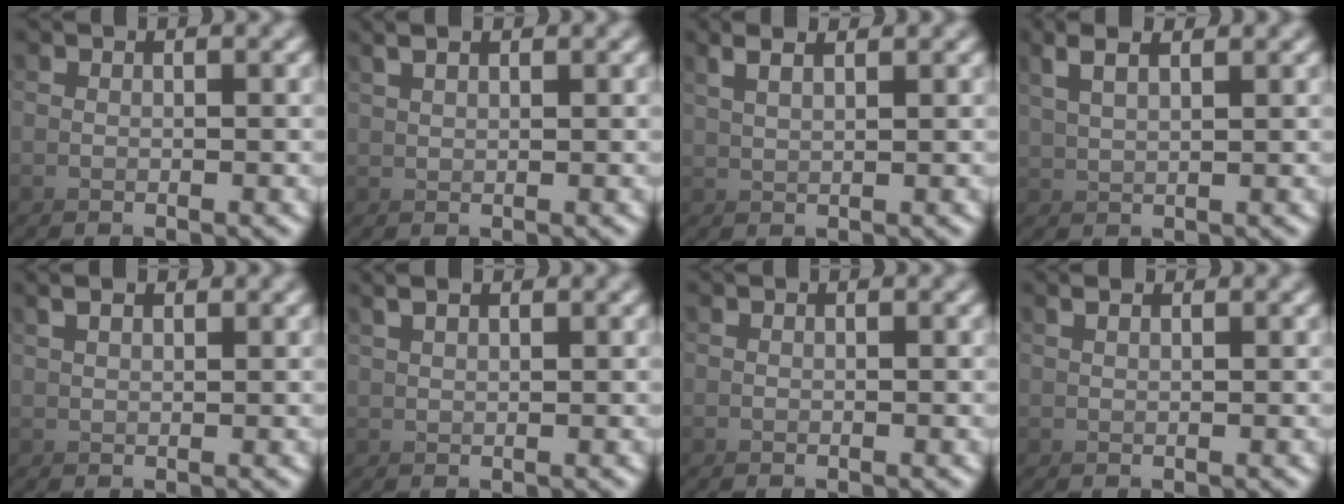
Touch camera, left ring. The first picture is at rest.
{"total": 1.0, "force": [0.4, -0.7, 0.4], "torque": [0.000, 0.012, 0.004]}
{"total": 1.9, "force": [0.9, -1.6, 0.5], "torque": [-0.016, 0.011, 0.018]}
{"total": 1.9, "force": [1.1, -1.1, 1.0], "torque": [-0.031, 0.009, 0.022]}
{"total": 0.8, "force": [0.3, -0.6, 0.3], "torque": [0.006, 0.011, 0.002]}
{"total": 1.8, "force": [0.4, -1.7, 0.1], "torque": [0.016, 0.009, 0.011]}
{"total": 0.0}
{"total": 1.1, "force": [0.1, -1.1, 0.0], "torque": [0.009, 0.010, 0.000]}